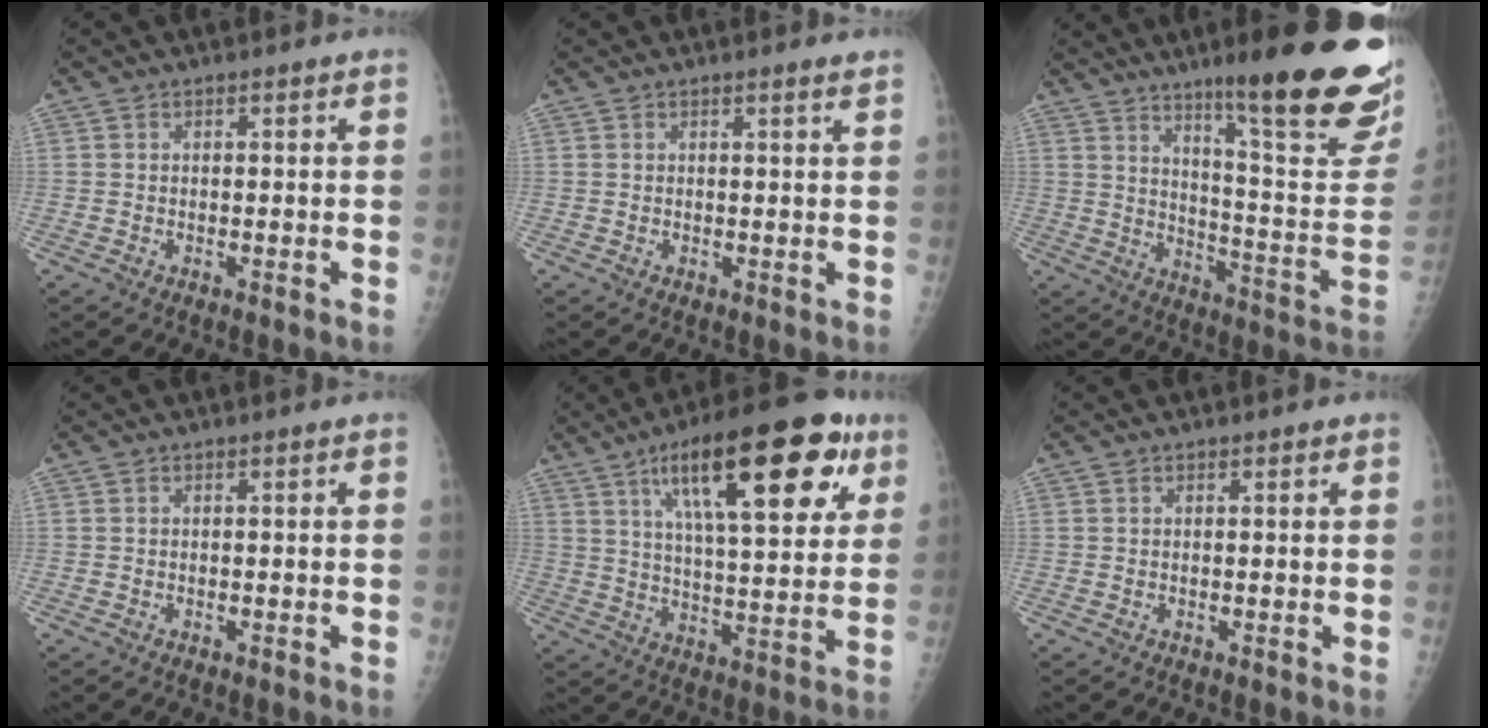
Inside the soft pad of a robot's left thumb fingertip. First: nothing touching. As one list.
[{"total": 1.3, "force": [1.0, -0.2, 0.8], "torque": [-0.009, -0.004, 0.014]}, {"total": 26.0, "force": [16.1, 4.0, 20.0], "torque": [-0.239, -0.080, 0.231]}, {"total": 0.0}, {"total": 24.4, "force": [11.8, 8.1, 19.8], "torque": [-0.267, -0.018, 0.179]}, {"total": 0.6, "force": [0.4, 0.2, 0.3], "torque": [-0.004, -0.001, 0.004]}]